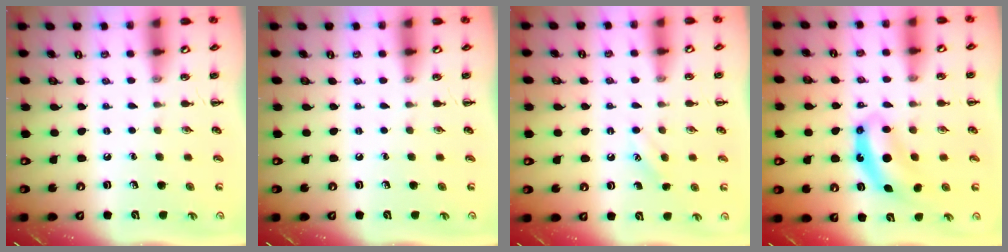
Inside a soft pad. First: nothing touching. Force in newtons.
{"total": 0.0}
{"total": 3.3, "press": 3.2, "slide": 0.8}
{"total": 7.2, "press": 7.2, "slide": 0.4}